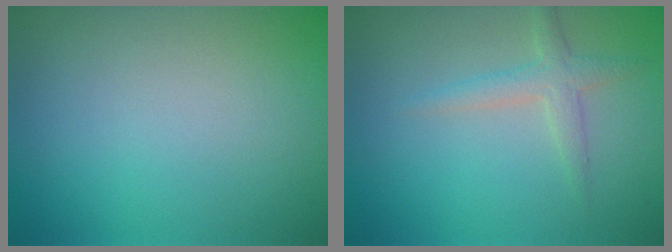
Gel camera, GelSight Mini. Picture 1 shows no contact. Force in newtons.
{"total": 1.9, "press": 1.9, "slide": 0.0}